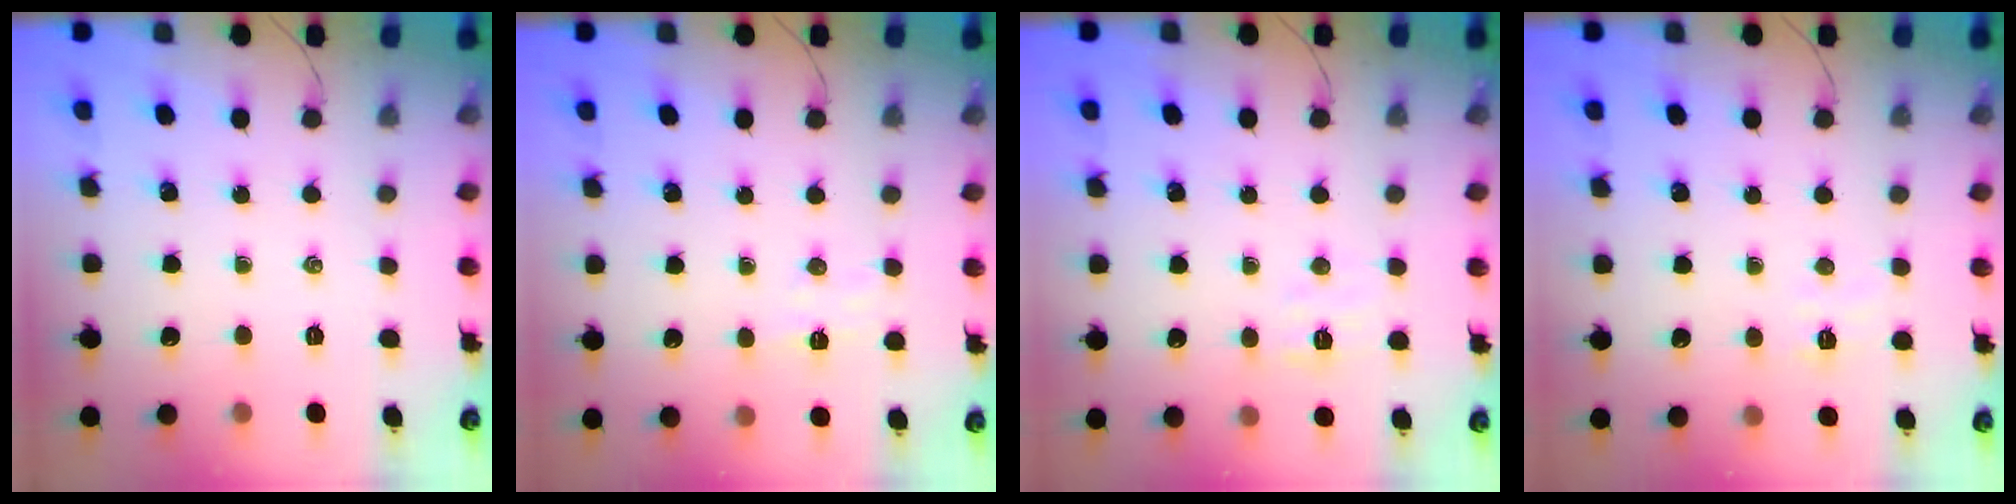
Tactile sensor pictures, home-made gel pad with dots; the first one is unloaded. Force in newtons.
{"total": 4.4, "press": 4.3, "slide": 1.2}
{"total": 5.1, "press": 4.9, "slide": 1.2}
{"total": 4.8, "press": 4.7, "slide": 0.7}